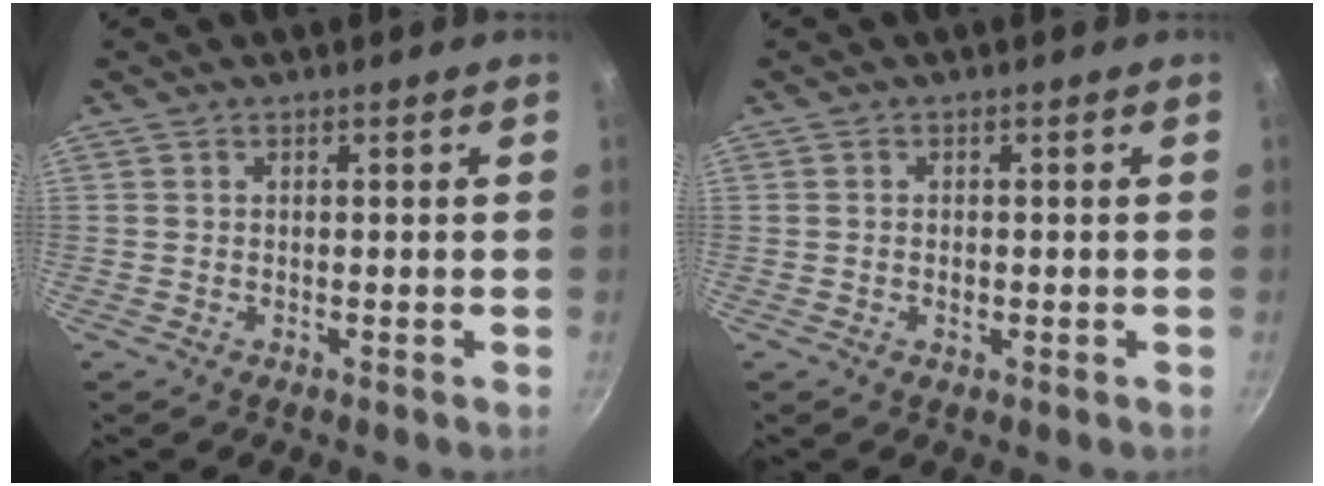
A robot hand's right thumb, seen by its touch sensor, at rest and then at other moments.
{"total": 1.2, "force": [-0.4, 0.7, 0.8], "torque": [-0.014, 0.000, -0.007]}